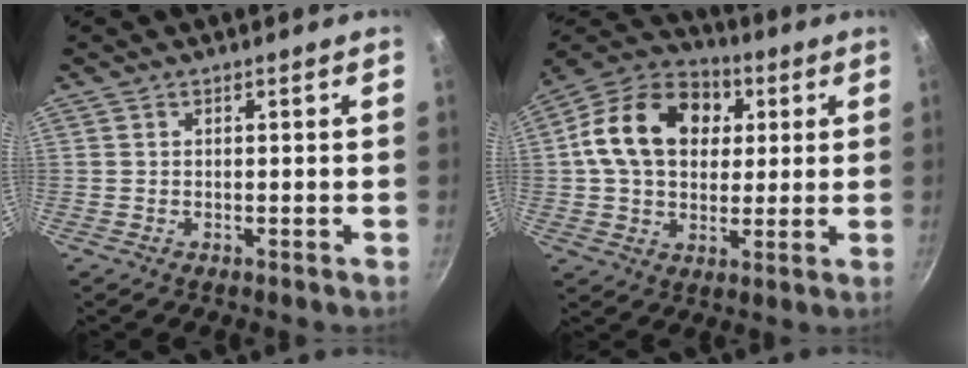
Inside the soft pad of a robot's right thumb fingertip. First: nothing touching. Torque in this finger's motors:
{"motor_torque": [1.62, 1.66, 1.06, -0.31, 0.13]}